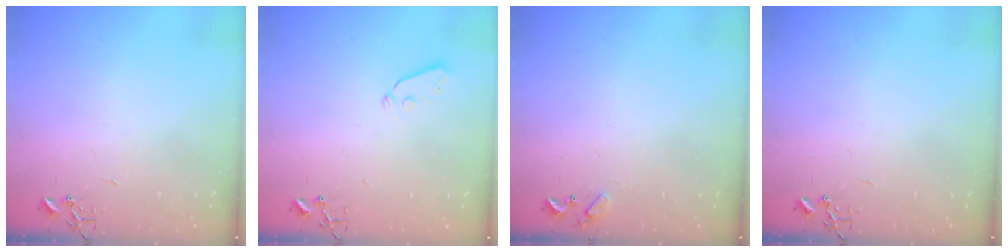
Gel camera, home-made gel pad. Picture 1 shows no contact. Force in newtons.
{"total": 4.3, "press": 4.3, "slide": 0.7}
{"total": 7.0, "press": 7.0, "slide": 0.6}
{"total": 0.0}